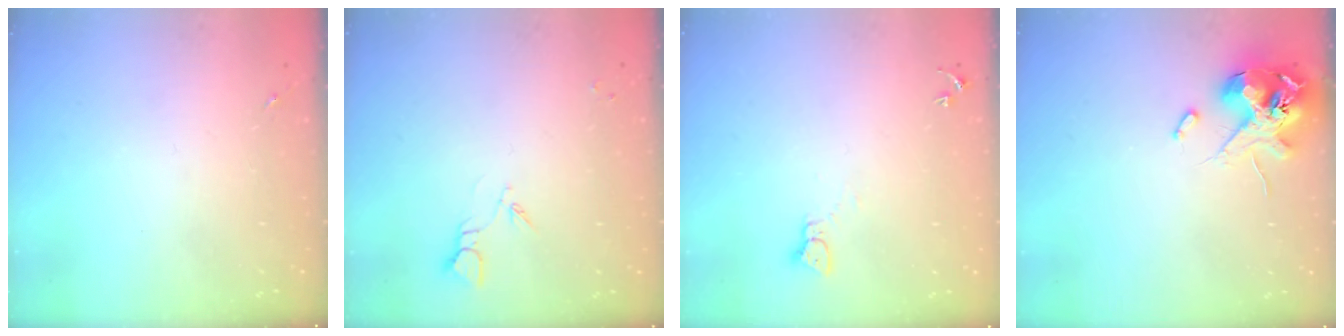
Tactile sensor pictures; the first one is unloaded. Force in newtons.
{"total": 3.3, "press": 3.3, "slide": 0.4}
{"total": 2.3, "press": 2.3, "slide": 0.3}
{"total": 13.6, "press": 13.5, "slide": 1.9}